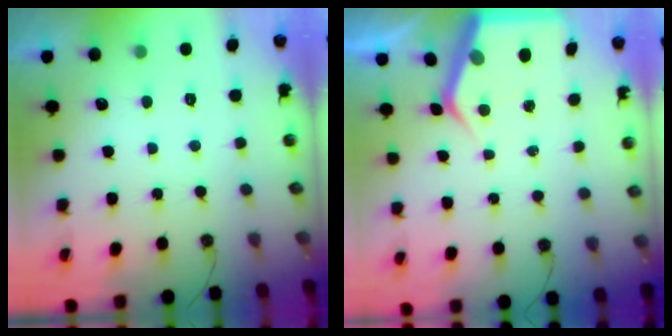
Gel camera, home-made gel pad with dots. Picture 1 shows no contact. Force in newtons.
{"total": 5.5, "press": 5.5, "slide": 0.3}